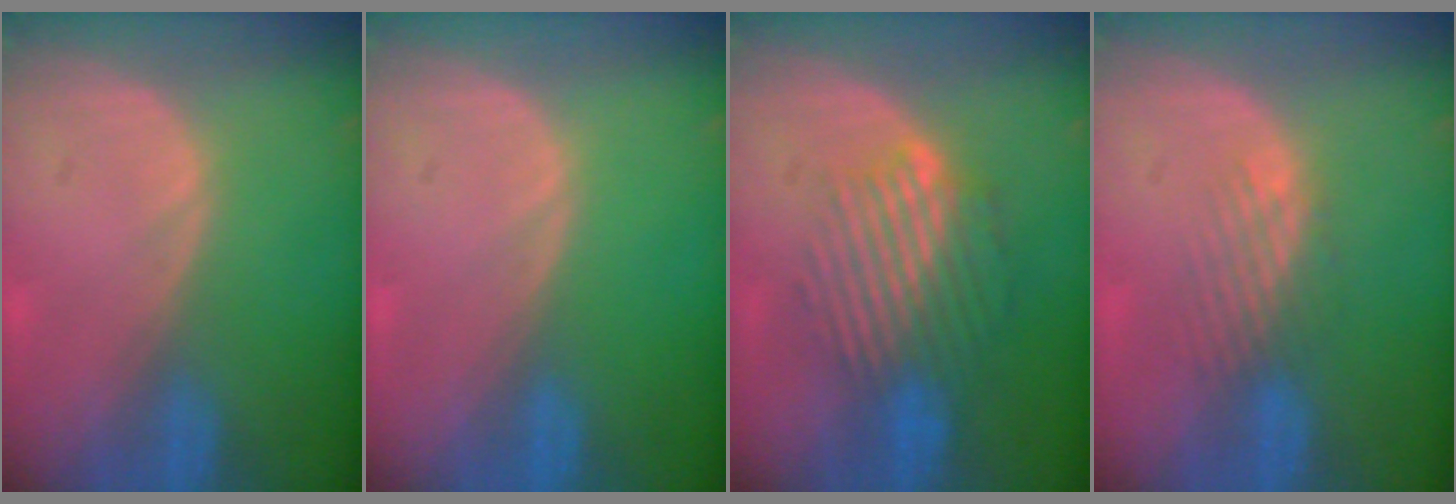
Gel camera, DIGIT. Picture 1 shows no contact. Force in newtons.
{"total": 0.0}
{"total": 9.4, "press": 8.0, "slide": 5.1}
{"total": 3.4, "press": 2.8, "slide": 1.9}